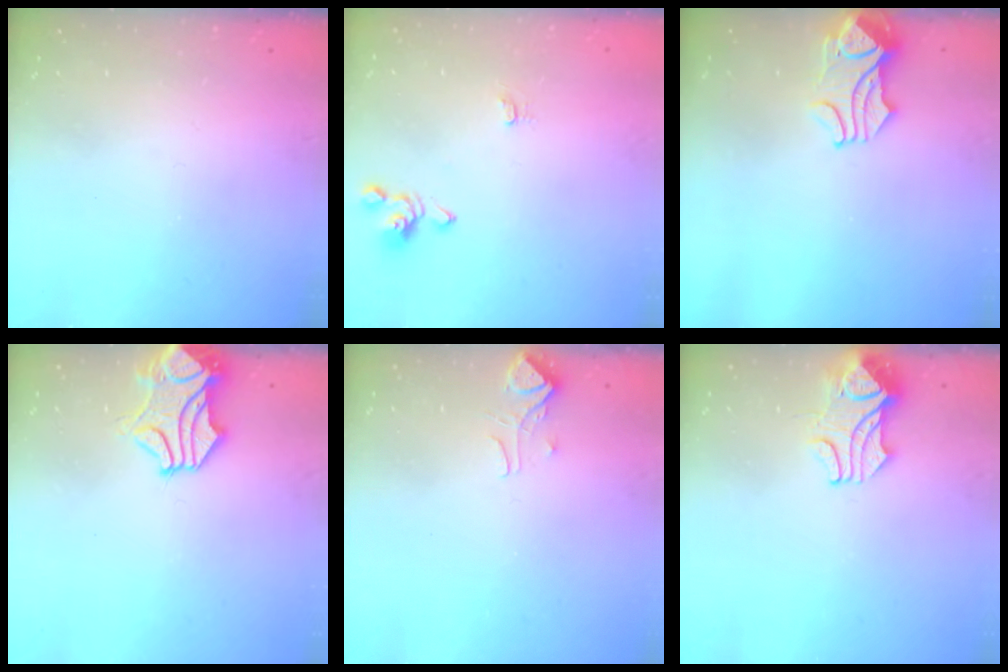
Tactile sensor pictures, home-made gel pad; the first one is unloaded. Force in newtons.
{"total": 0.6, "press": 0.4, "slide": 0.4}
{"total": 1.9, "press": 1.7, "slide": 1.0}
{"total": 1.6, "press": 1.1, "slide": 1.2}
{"total": 0.9, "press": 0.5, "slide": 0.8}
{"total": 2.1, "press": 1.9, "slide": 0.8}